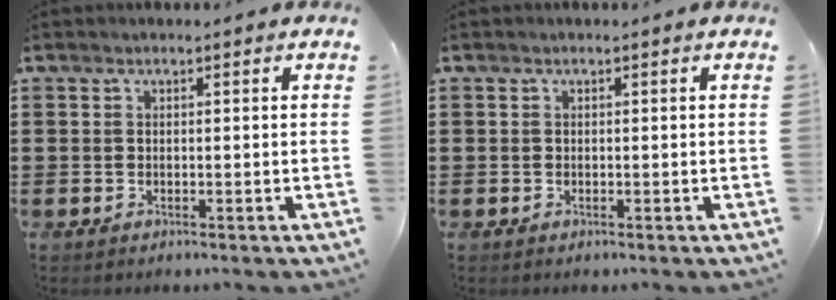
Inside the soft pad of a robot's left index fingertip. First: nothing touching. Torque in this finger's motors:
{"motor_torque": [0.07, 0.31, 0.03, 0.01]}